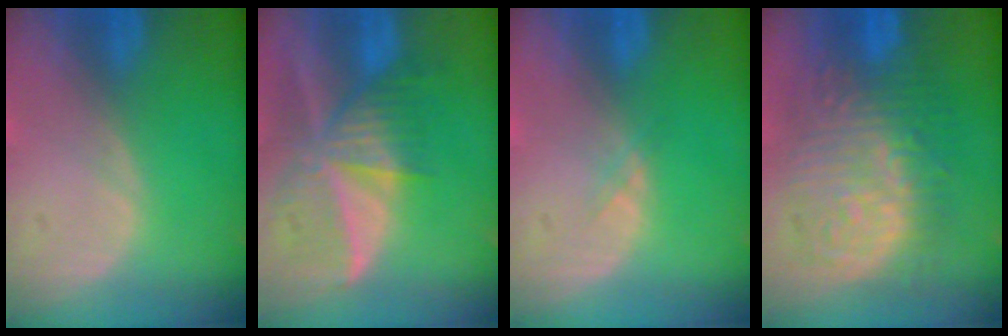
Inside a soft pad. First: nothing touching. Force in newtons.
{"total": 9.5, "press": 8.3, "slide": 4.6}
{"total": 0.6, "press": 0.6, "slide": 0.1}
{"total": 13.0, "press": 13.0, "slide": 1.3}